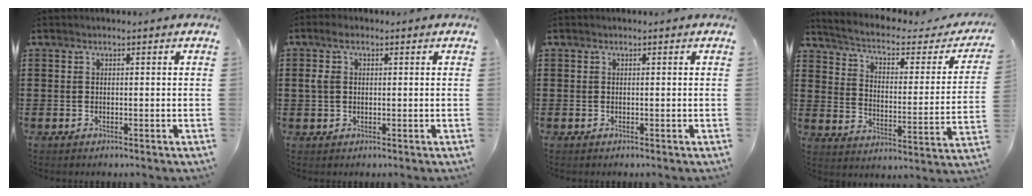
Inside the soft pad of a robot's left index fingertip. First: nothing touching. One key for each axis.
{"total": 3.2, "fx": 0.6, "fy": 2.0, "fz": 2.5, "tx": -0.062, "ty": 0.007, "tz": 0.007}
{"total": 0.0}
{"total": 3.5, "fx": 2.3, "fy": 1.1, "fz": 2.4, "tx": -0.063, "ty": -0.023, "tz": 0.029}